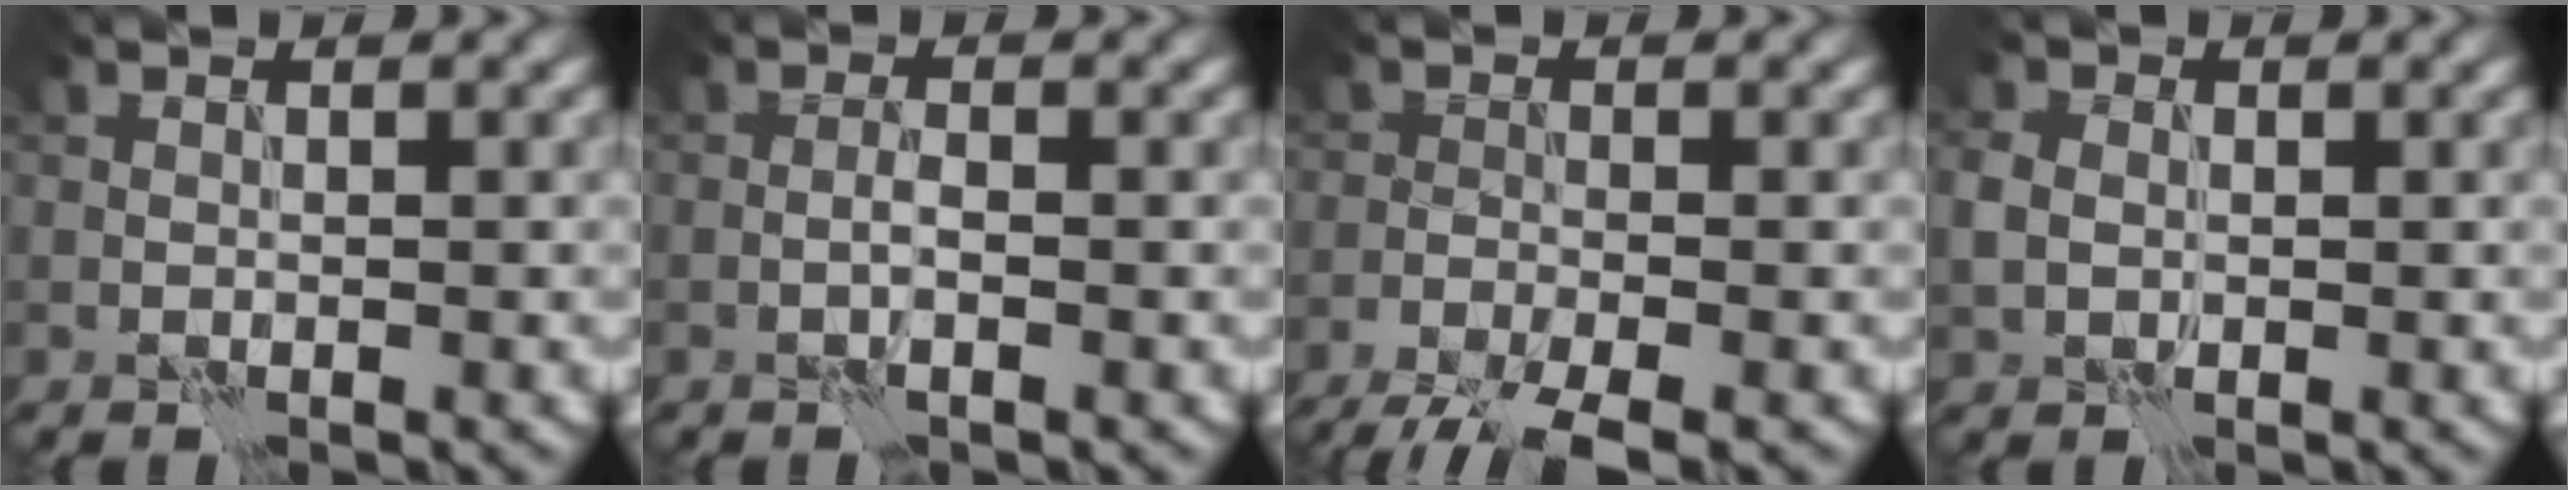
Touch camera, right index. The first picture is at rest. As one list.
[{"total": 1.3, "force": [-0.5, 0.2, 1.2], "torque": [-0.024, 0.004, -0.012]}, {"total": 6.3, "force": [-4.9, 1.3, 3.7], "torque": [-0.070, -0.027, -0.088]}, {"total": 2.3, "force": [0.2, 1.9, 1.3], "torque": [-0.032, 0.005, -0.001]}]